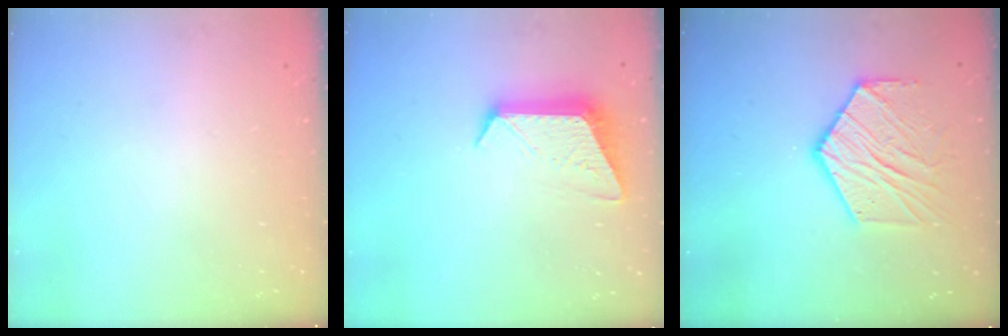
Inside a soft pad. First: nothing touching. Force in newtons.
{"total": 10.8, "press": 10.8, "slide": 0.6}
{"total": 13.5, "press": 13.4, "slide": 1.1}